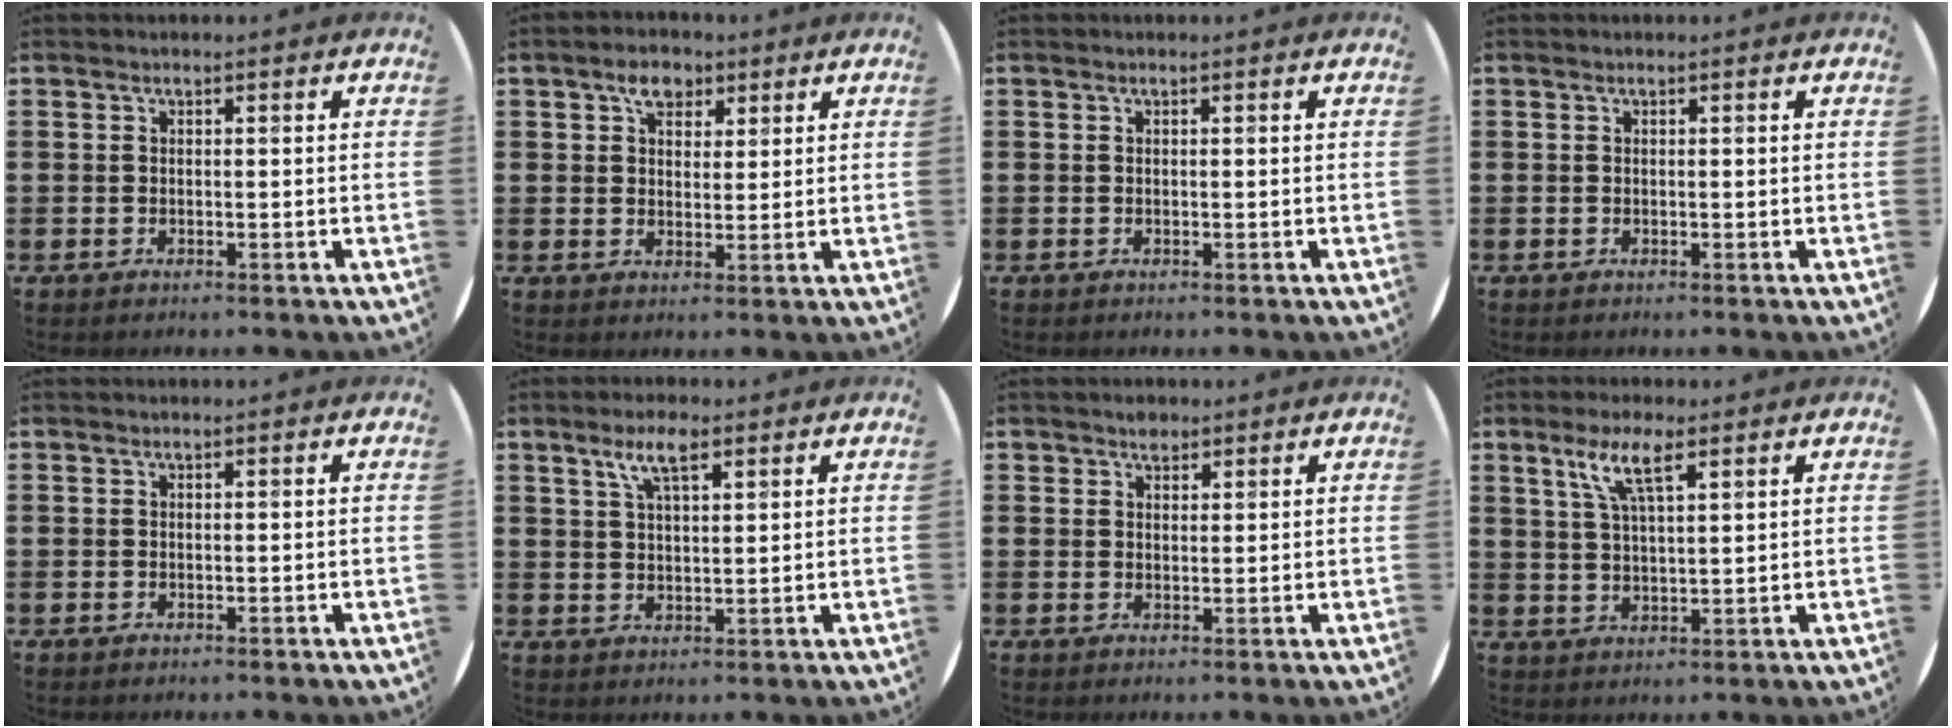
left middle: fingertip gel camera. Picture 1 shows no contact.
{"total": 4.2, "force": [2.8, 2.6, 1.7], "torque": [-0.017, 0.002, 0.047]}
{"total": 0.0}
{"total": 0.0}
{"total": 0.0}
{"total": 5.0, "force": [3.2, 1.7, 3.4], "torque": [-0.060, 0.002, 0.052]}
{"total": 1.0, "force": [0.9, 0.4, 0.0], "torque": [0.008, 0.000, 0.015]}
{"total": 5.9, "force": [3.7, 1.3, 4.4], "torque": [-0.096, 0.009, 0.063]}